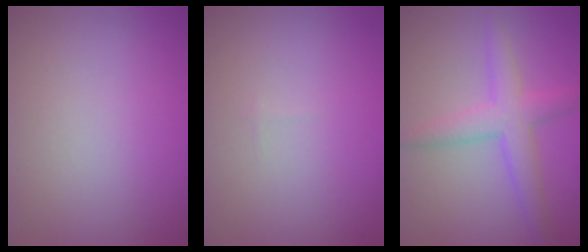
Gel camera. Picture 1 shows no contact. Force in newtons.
{"total": 0.0}
{"total": 3.7, "press": 3.7, "slide": 0.0}